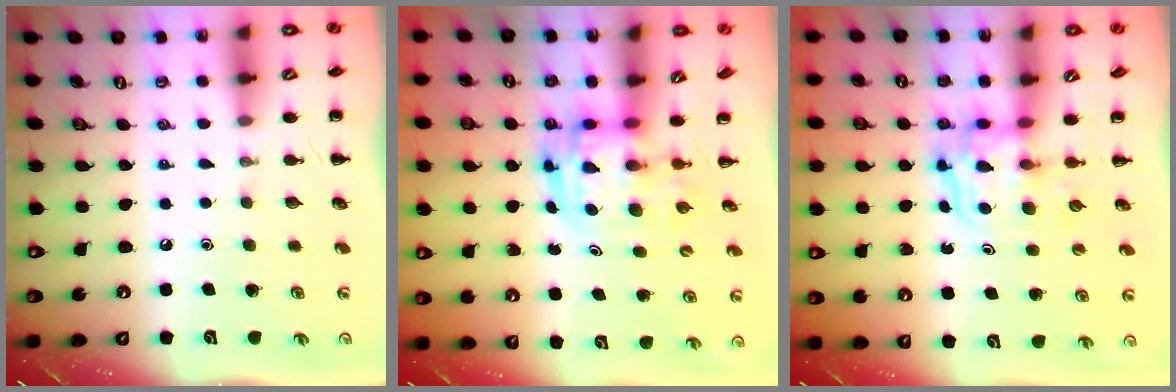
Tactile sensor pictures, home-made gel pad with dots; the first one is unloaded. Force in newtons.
{"total": 4.1, "press": 4.0, "slide": 0.9}
{"total": 3.5, "press": 3.5, "slide": 0.2}